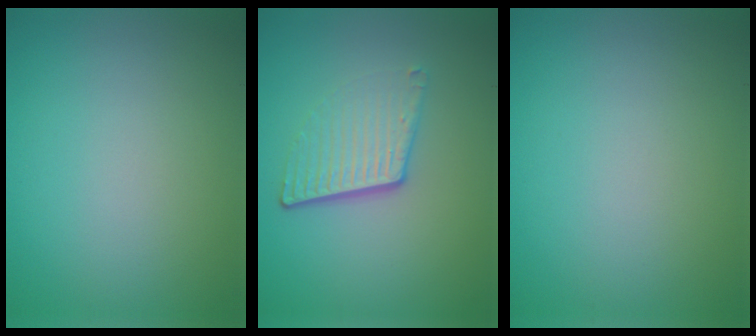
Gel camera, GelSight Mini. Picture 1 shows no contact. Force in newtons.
{"total": 4.0, "press": 2.6, "slide": 3.0}
{"total": 0.0}